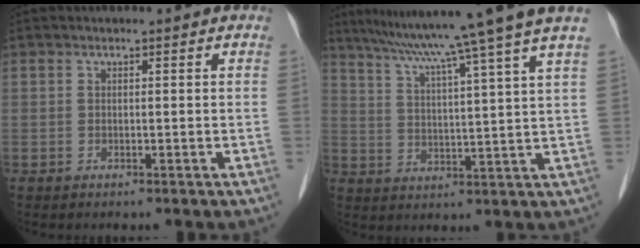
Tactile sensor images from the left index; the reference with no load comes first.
{"total": 17.1, "force": [14.1, -2.5, 9.4], "torque": [-0.151, -0.017, 0.189]}